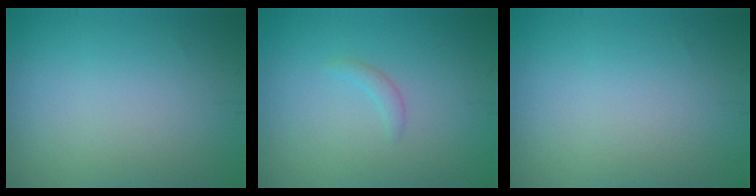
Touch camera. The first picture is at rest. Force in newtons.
{"total": 0.9, "press": 0.9, "slide": 0.1}
{"total": 0.0}